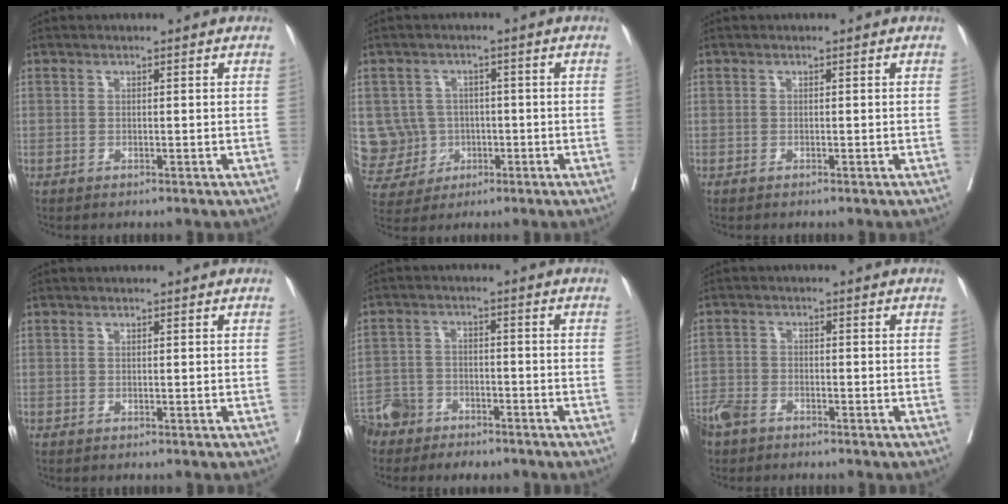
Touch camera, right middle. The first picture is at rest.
{"total": 8.4, "force": [-0.4, 8.3, 0.8], "torque": [-0.033, 0.020, 0.007]}
{"total": 0.0}
{"total": 0.0}
{"total": 6.3, "force": [-5.2, 3.5, 0.7], "torque": [-0.019, 0.001, -0.098]}
{"total": 4.9, "force": [-4.0, 2.2, 1.8], "torque": [-0.038, -0.004, -0.079]}